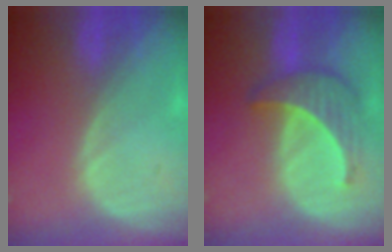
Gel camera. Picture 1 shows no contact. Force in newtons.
{"total": 6.4, "press": 6.3, "slide": 0.7}